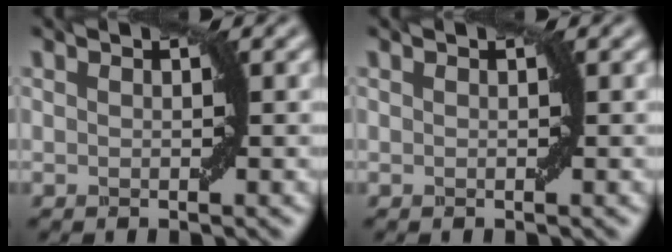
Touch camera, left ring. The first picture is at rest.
{"total": 0.0}